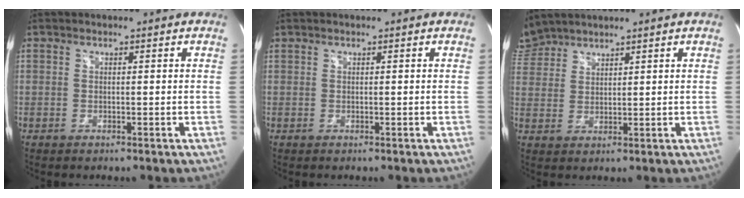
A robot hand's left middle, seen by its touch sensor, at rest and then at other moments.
{"total": 0.0}
{"total": 4.6, "force": [4.5, 1.0, 0.0], "torque": [-0.011, 0.017, 0.097]}